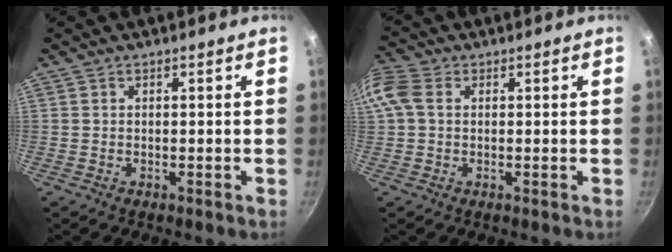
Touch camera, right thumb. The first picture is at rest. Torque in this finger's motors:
{"motor_torque": [-0.70, 1.13, 1.04, 0.36, 0.14]}